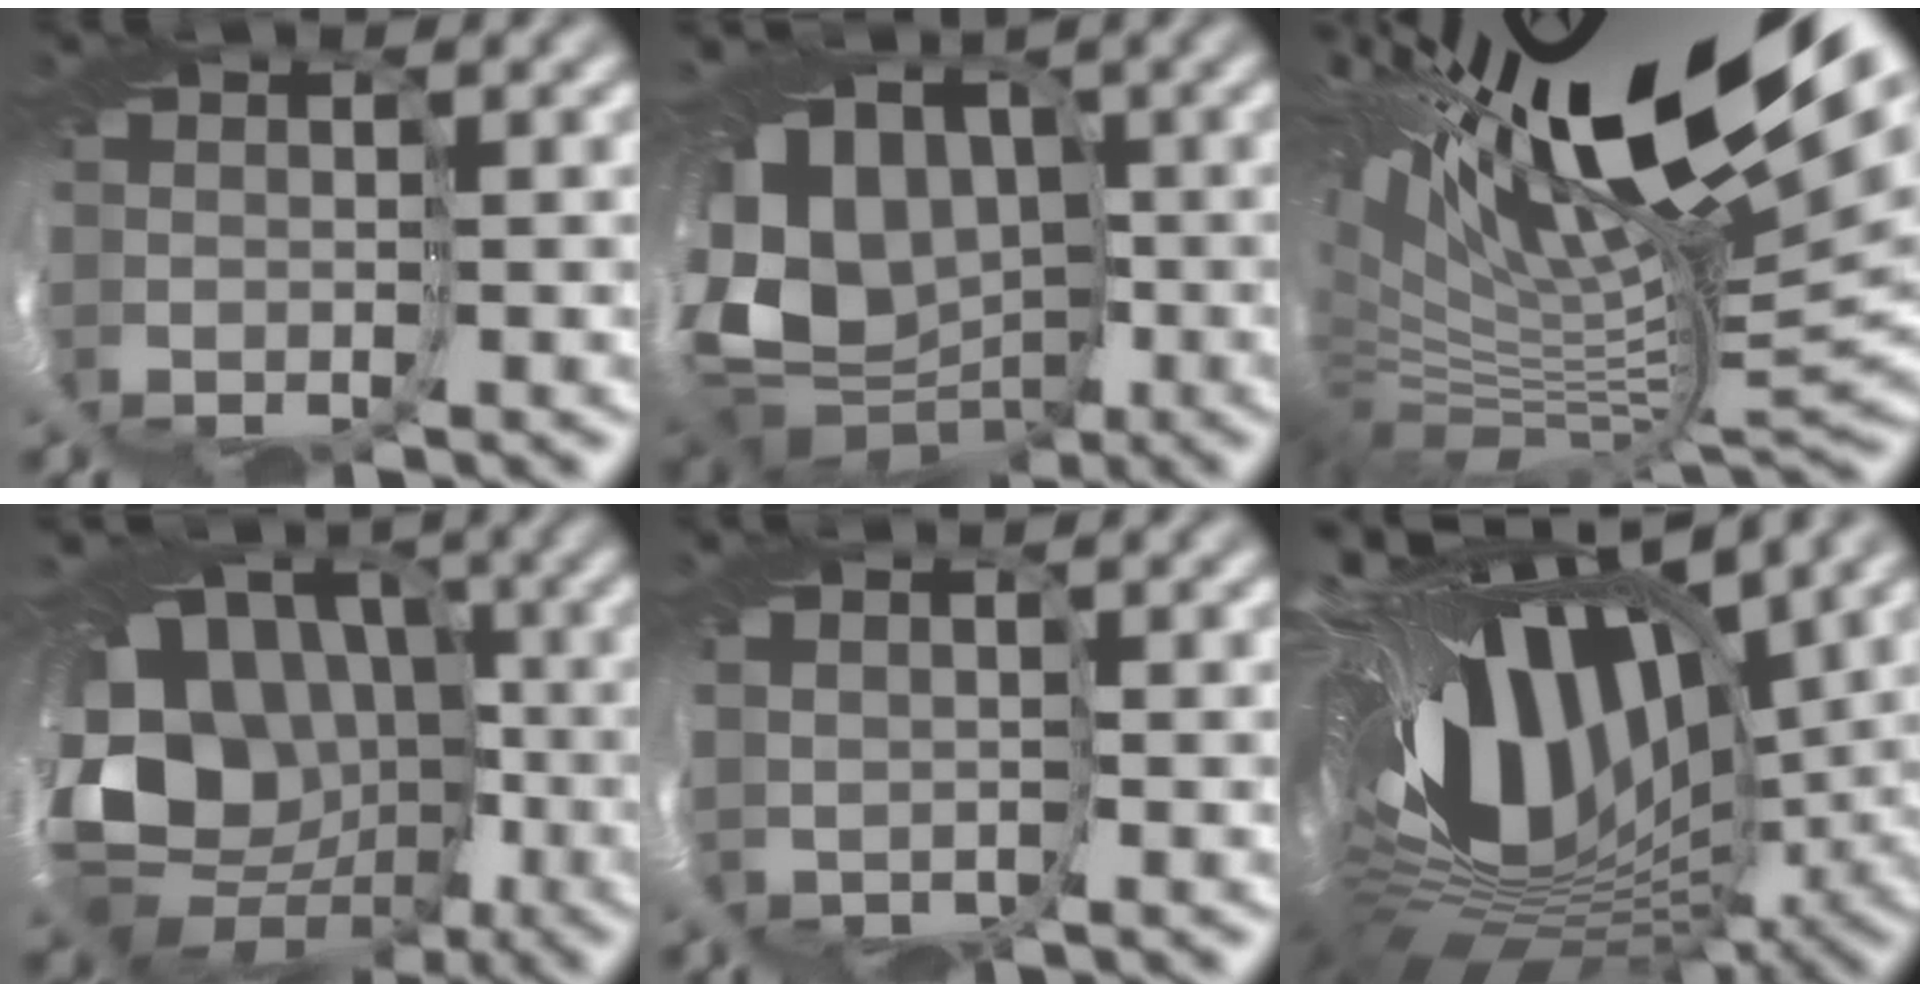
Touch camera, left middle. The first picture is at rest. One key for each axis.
{"total": 9.9, "fx": 0.9, "fy": 8.5, "fz": 5.1, "tx": -0.111, "ty": -0.011, "tz": 0.018}
{"total": 16.7, "fx": 8.4, "fy": 5.6, "fz": 13.4, "tx": -0.234, "ty": 0.007, "tz": 0.156}
{"total": 12.5, "fx": -0.3, "fy": 11.1, "fz": 5.7, "tx": -0.089, "ty": -0.016, "tz": -0.011}
{"total": 1.3, "fx": 0.7, "fy": 1.1, "fz": 0.0, "tx": -0.015, "ty": 0.003, "tz": 0.014}
{"total": 15.1, "fx": 1.3, "fy": 8.6, "fz": 12.3, "tx": -0.215, "ty": -0.035, "tz": 0.019}